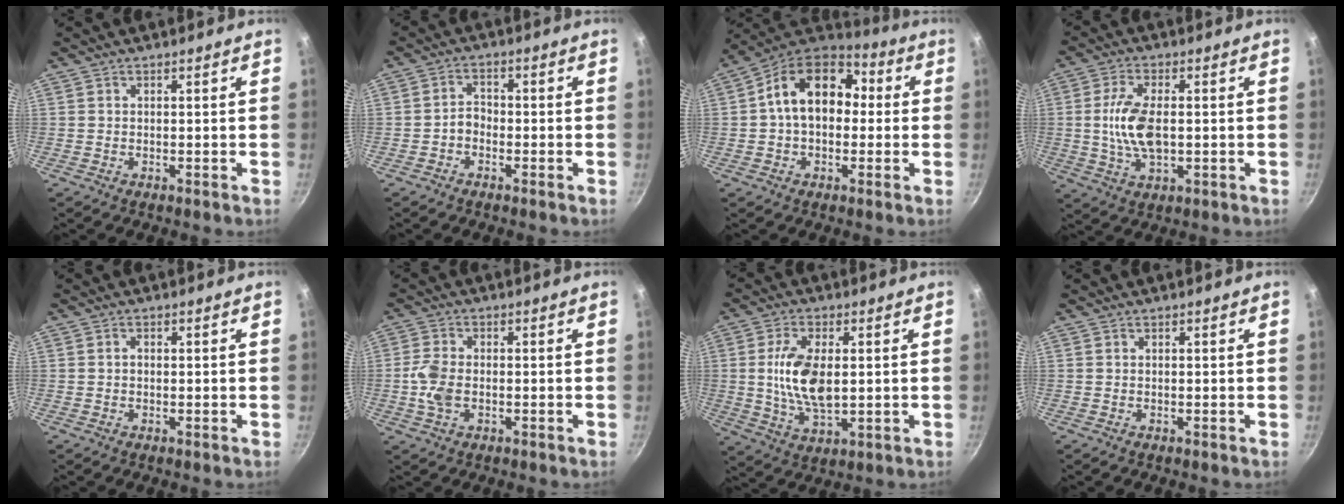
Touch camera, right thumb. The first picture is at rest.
{"total": 2.8, "force": [-1.4, 2.0, 1.5], "torque": [-0.017, 0.022, -0.029]}
{"total": 15.9, "force": [1.5, 11.1, 11.2], "torque": [-0.142, 0.039, 0.002]}
{"total": 9.7, "force": [0.0, 4.9, 8.3], "torque": [-0.160, 0.005, -0.001]}
{"total": 0.9, "force": [-0.1, 0.7, 0.6], "torque": [-0.009, 0.005, -0.001]}
{"total": 5.7, "force": [-1.0, 3.6, 4.3], "torque": [-0.091, 0.010, -0.024]}
{"total": 11.6, "force": [0.9, 6.0, 9.9], "torque": [-0.185, -0.002, 0.021]}
{"total": 0.0}